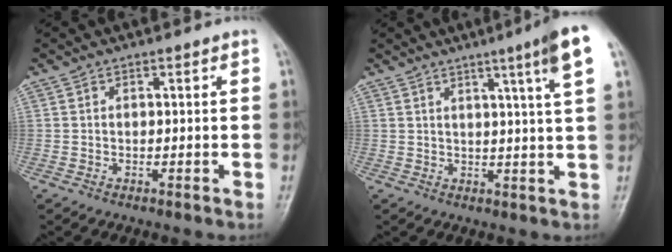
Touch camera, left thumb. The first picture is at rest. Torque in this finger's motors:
{"motor_torque": [1.69, 1.65, 0.91, -0.87, 0.12]}